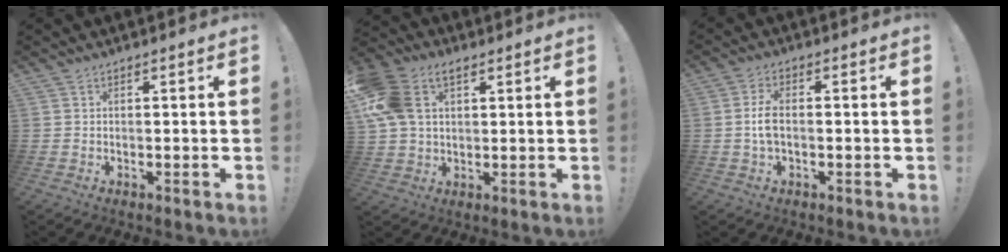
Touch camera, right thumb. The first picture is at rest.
{"total": 12.7, "force": [4.6, 8.4, 8.4], "torque": [-0.162, -0.010, 0.087]}
{"total": 5.3, "force": [-0.6, 2.6, 4.6], "torque": [-0.092, 0.006, -0.010]}